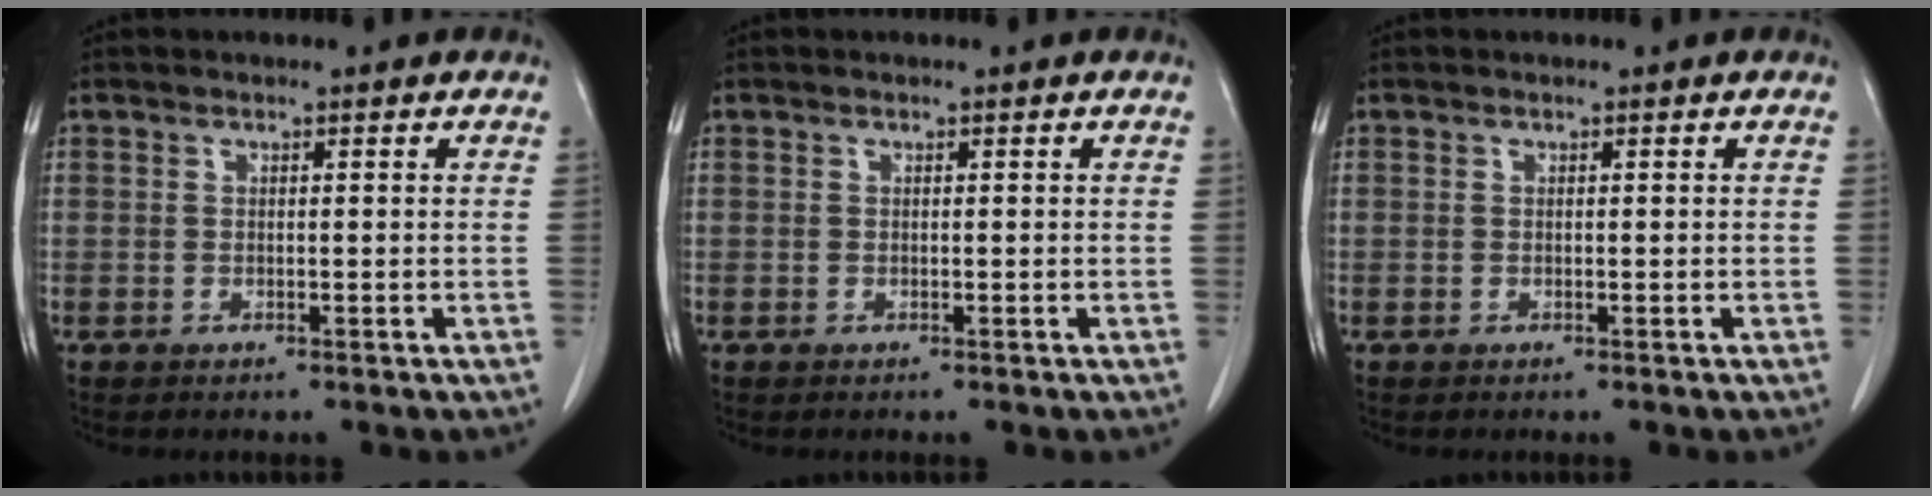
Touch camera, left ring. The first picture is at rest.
{"total": 0.0}
{"total": 0.0}